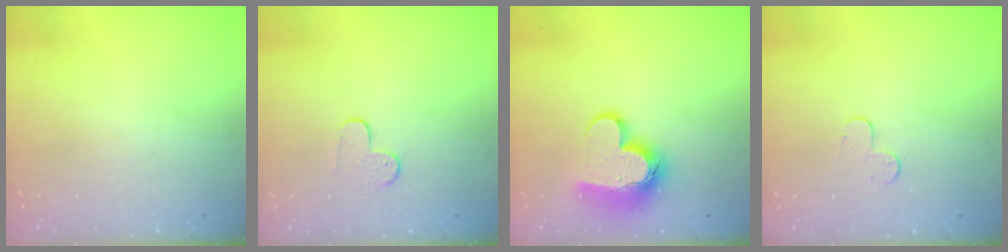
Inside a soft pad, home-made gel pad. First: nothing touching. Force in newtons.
{"total": 5.8, "press": 5.7, "slide": 0.6}
{"total": 14.3, "press": 14.3, "slide": 1.1}
{"total": 4.3, "press": 4.3, "slide": 0.4}